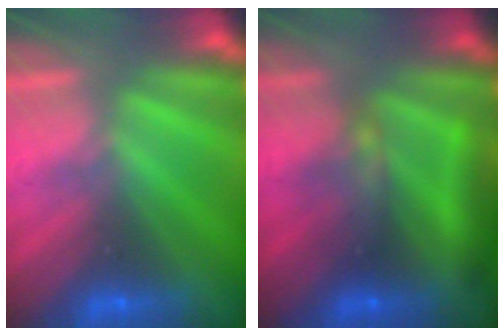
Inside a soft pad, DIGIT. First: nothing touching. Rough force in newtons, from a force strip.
{"total": 8.6}